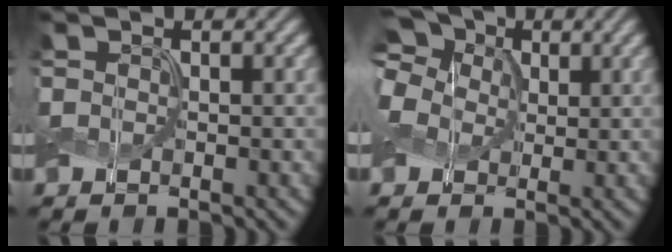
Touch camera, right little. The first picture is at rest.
{"total": 8.9, "force": [3.7, 6.4, 5.0], "torque": [-0.100, 0.033, 0.028]}